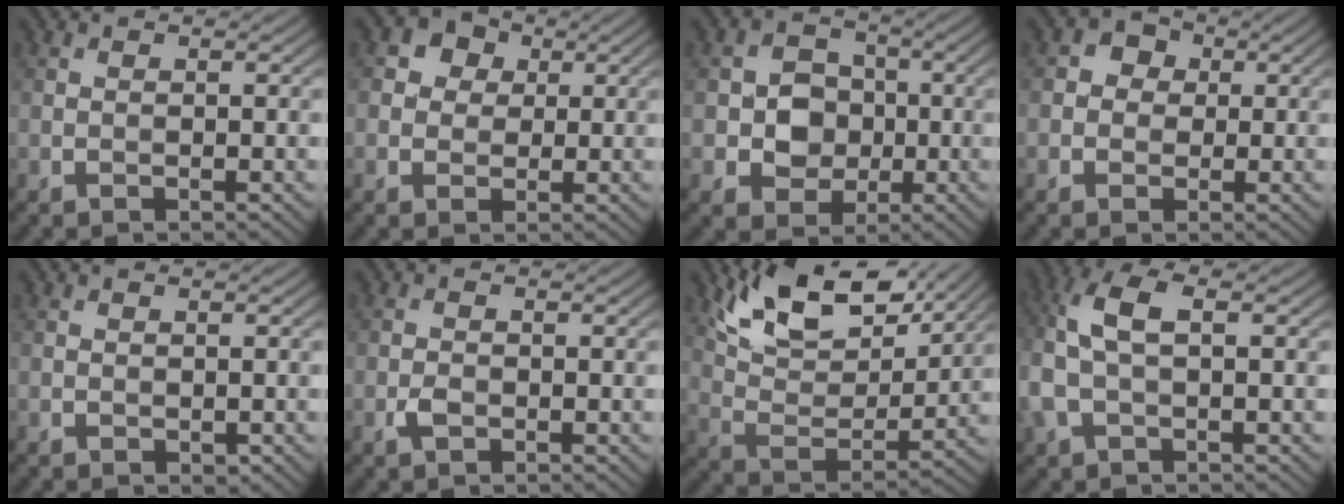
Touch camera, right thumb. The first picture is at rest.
{"total": 4.4, "force": [1.2, 4.0, 1.6], "torque": [-0.045, 0.011, 0.006]}
{"total": 6.2, "force": [-0.8, 5.5, 2.8], "torque": [-0.053, -0.001, -0.032]}
{"total": 3.3, "force": [0.2, 3.1, 1.1], "torque": [-0.018, 0.004, -0.008]}
{"total": 0.6, "force": [-0.1, 0.5, 0.3], "torque": [-0.003, -0.005, 0.000]}
{"total": 1.6, "force": [-0.8, 0.9, 1.0], "torque": [-0.021, -0.001, -0.016]}
{"total": 12.7, "force": [8.9, 5.1, 7.5], "torque": [-0.158, -0.005, 0.157]}
{"total": 7.0, "force": [0.3, 3.9, 5.8], "torque": [-0.147, 0.015, -0.003]}